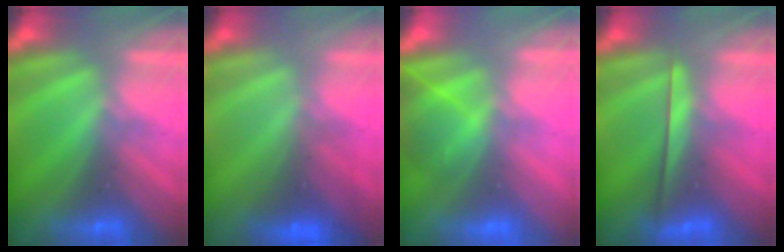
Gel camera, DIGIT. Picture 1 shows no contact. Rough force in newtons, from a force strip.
{"total": 2.8}
{"total": 2.8}
{"total": 2.2}